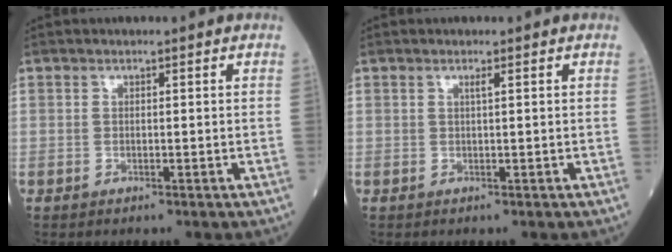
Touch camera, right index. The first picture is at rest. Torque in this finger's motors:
{"motor_torque": [-0.02, 0.00, 0.10, 0.03]}